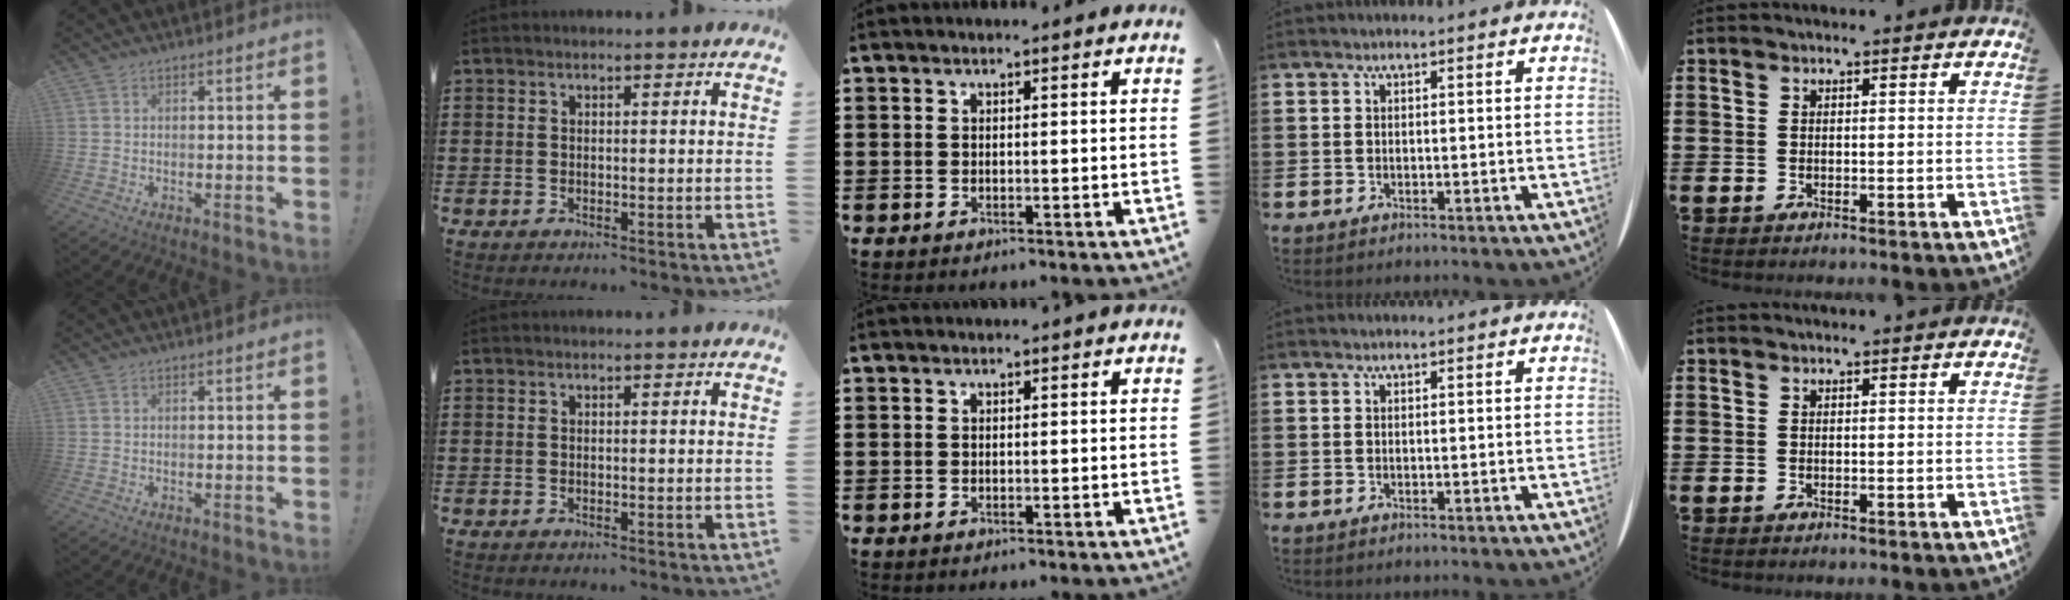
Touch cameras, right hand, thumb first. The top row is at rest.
{}